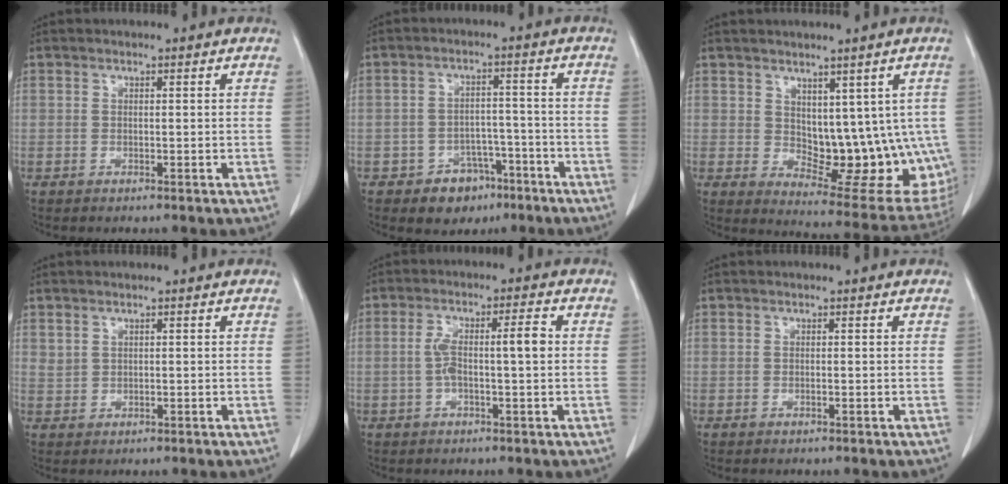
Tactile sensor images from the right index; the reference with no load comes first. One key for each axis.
{"total": 6.2, "fx": -3.7, "fy": 4.5, "fz": 2.0, "tx": -0.023, "ty": 0.017, "tz": -0.047}
{"total": 14.2, "fx": 0.6, "fy": 7.4, "fz": 12.1, "tx": -0.138, "ty": -0.008, "tz": 0.030}
{"total": 1.2, "fx": 0.9, "fy": 0.8, "fz": 0.3, "tx": 0.000, "ty": 0.000, "tz": 0.019}
{"total": 6.0, "fx": 0.0, "fy": 1.0, "fz": 5.9, "tx": -0.119, "ty": 0.023, "tz": -0.001}
{"total": 0.0}